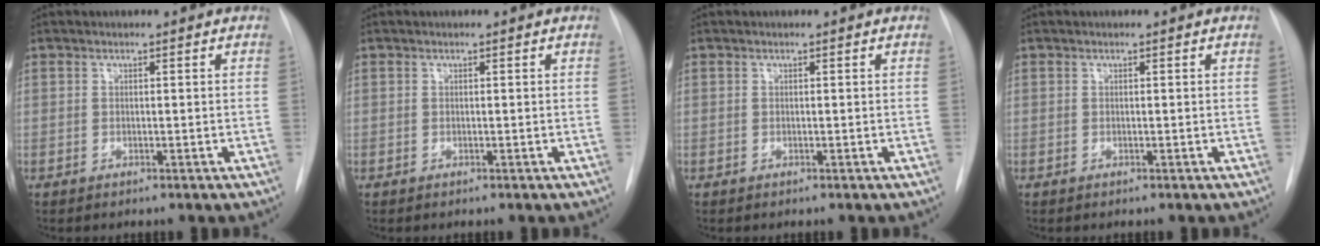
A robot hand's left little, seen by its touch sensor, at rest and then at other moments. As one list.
[{"total": 0.0}, {"total": 0.0}, {"total": 0.0}]